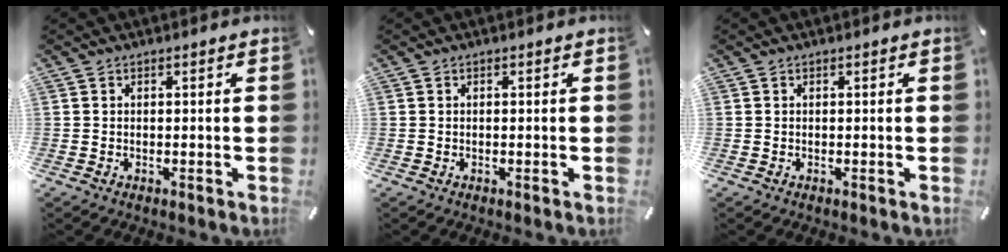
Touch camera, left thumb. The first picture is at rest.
{"total": 0.0}
{"total": 0.0}